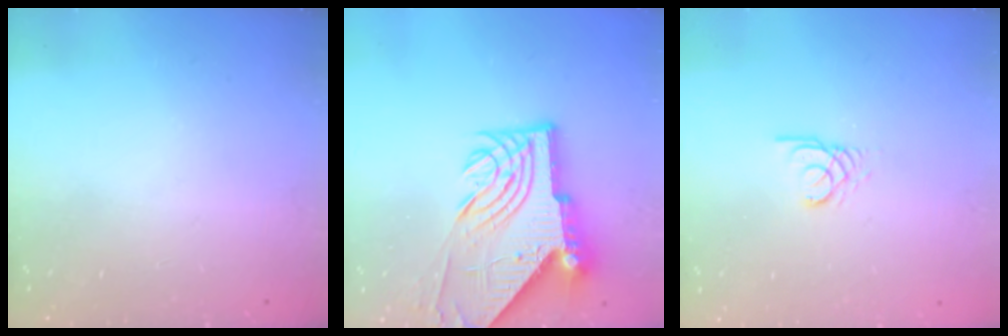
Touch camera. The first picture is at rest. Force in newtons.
{"total": 14.6, "press": 14.5, "slide": 1.6}
{"total": 2.4, "press": 2.4, "slide": 0.4}